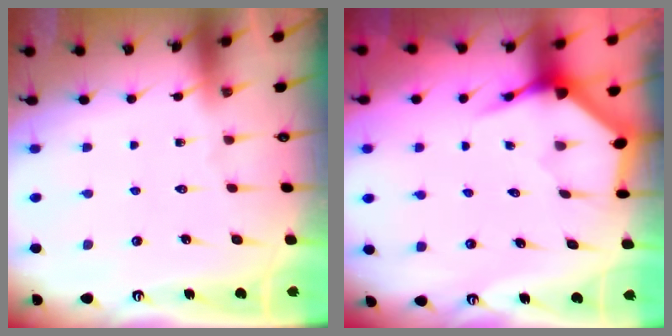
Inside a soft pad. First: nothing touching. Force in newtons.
{"total": 3.9, "press": 3.9, "slide": 0.5}